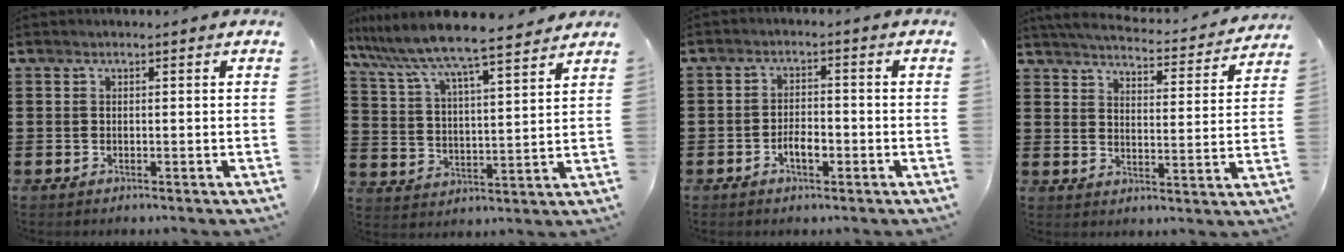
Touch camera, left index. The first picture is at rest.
{"total": 7.4, "force": [6.9, -0.3, 2.7], "torque": [-0.082, -0.047, 0.114]}
{"total": 3.4, "force": [-1.4, 1.5, 2.7], "torque": [-0.049, 0.006, -0.026]}
{"total": 5.2, "force": [5.0, 0.0, 1.2], "torque": [-0.041, -0.040, 0.084]}